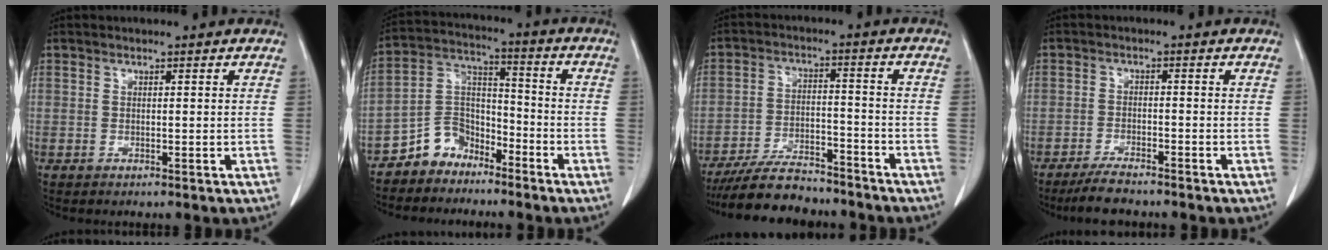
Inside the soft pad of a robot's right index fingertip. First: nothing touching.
{"total": 7.5, "force": [-5.7, 4.7, 1.1], "torque": [-0.017, 0.031, -0.110]}
{"total": 11.8, "force": [-10.5, 3.1, 4.3], "torque": [-0.073, 0.000, -0.174]}
{"total": 5.0, "force": [-4.4, 0.7, 2.3], "torque": [-0.042, -0.013, -0.076]}